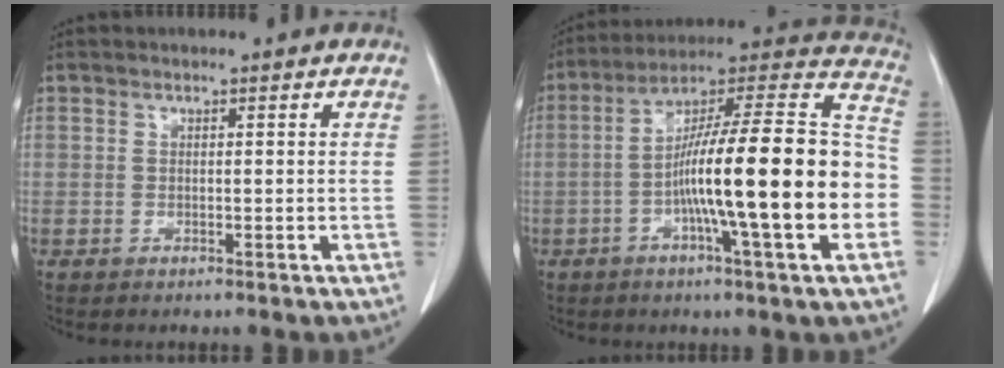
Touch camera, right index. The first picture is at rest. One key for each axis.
{"total": 23.8, "fx": -4.6, "fy": 1.5, "fz": 23.3, "tx": -0.311, "ty": 0.019, "tz": -0.078}